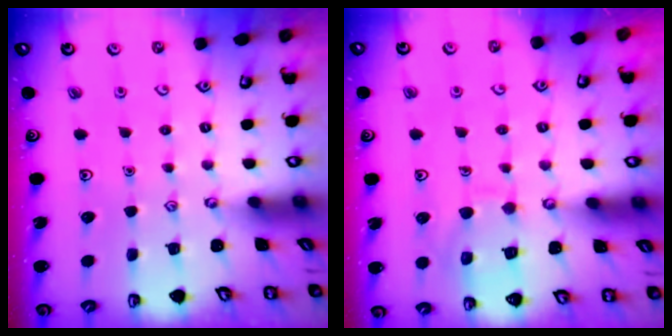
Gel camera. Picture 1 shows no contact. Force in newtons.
{"total": 9.1, "press": 9.0, "slide": 0.9}